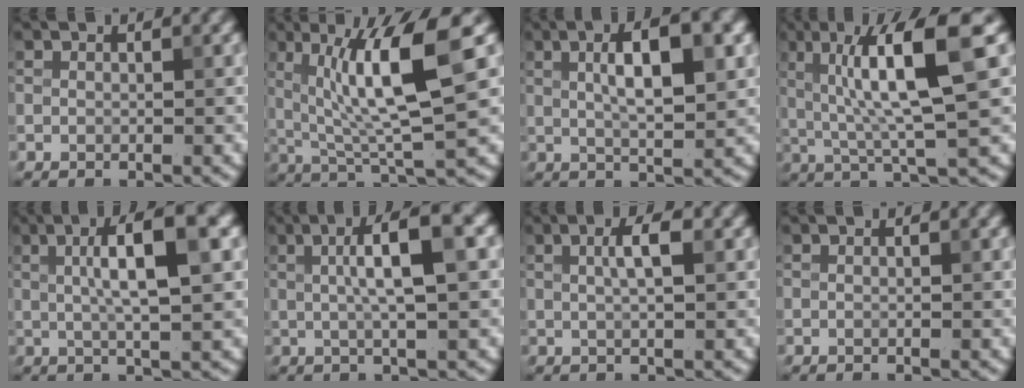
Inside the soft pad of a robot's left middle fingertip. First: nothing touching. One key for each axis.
{"total": 9.1, "fx": 2.3, "fy": 1.8, "fz": 8.7, "tx": -0.138, "ty": -0.002, "tz": 0.041}
{"total": 6.8, "fx": 1.9, "fy": 2.0, "fz": 6.3, "tx": -0.096, "ty": 0.010, "tz": 0.028}
{"total": 9.2, "fx": 2.1, "fy": 1.5, "fz": 8.9, "tx": -0.140, "ty": 0.008, "tz": 0.036}
{"total": 7.1, "fx": 1.8, "fy": 1.5, "fz": 6.7, "tx": -0.099, "ty": 0.016, "tz": 0.026}
{"total": 6.3, "fx": 1.5, "fy": 1.3, "fz": 6.0, "tx": -0.089, "ty": 0.018, "tz": 0.019}
{"total": 2.5, "fx": 0.7, "fy": 0.5, "fz": 2.3, "tx": -0.040, "ty": 0.007, "tz": 0.009}
{"total": 0.0}